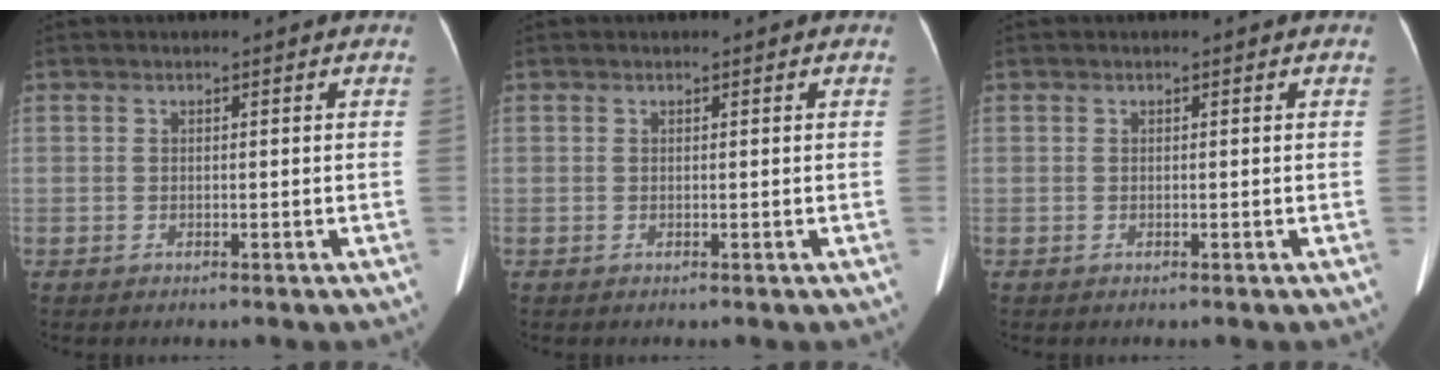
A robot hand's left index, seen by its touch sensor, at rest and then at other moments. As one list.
[{"total": 0.0}, {"total": 0.0}]